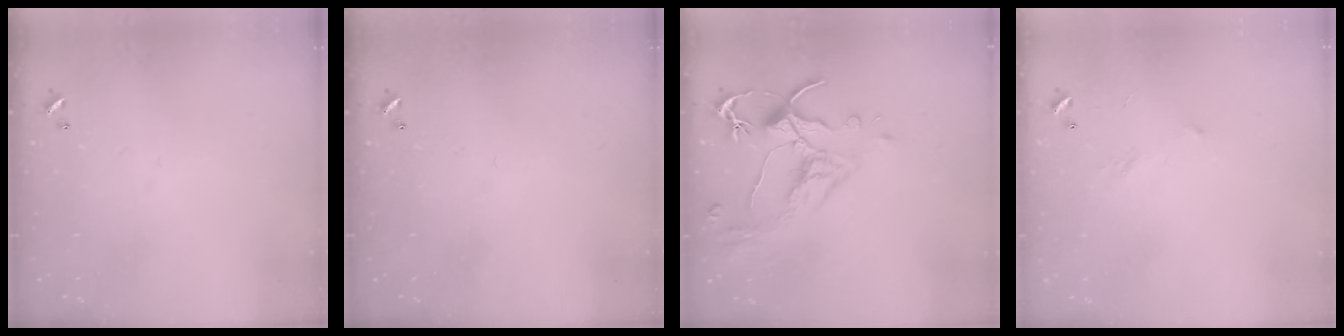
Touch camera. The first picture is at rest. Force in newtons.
{"total": 0.0}
{"total": 2.5, "press": 2.1, "slide": 1.4}
{"total": 5.5, "press": 5.5, "slide": 0.9}